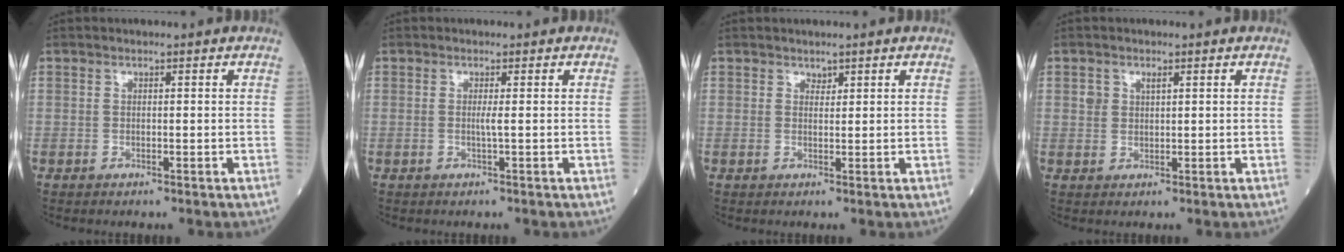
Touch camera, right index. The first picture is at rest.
{"total": 1.0, "force": [0.1, -0.5, 0.8], "torque": [-0.016, -0.002, -0.002]}
{"total": 0.9, "force": [0.9, 0.2, 0.2], "torque": [-0.002, -0.003, 0.013]}
{"total": 1.9, "force": [0.9, 1.3, 1.0], "torque": [-0.022, 0.005, 0.020]}